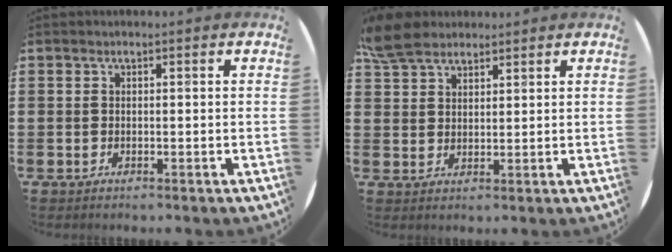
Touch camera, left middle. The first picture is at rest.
{"total": 5.5, "force": [4.8, 2.1, 1.7], "torque": [-0.040, -0.006, 0.092]}